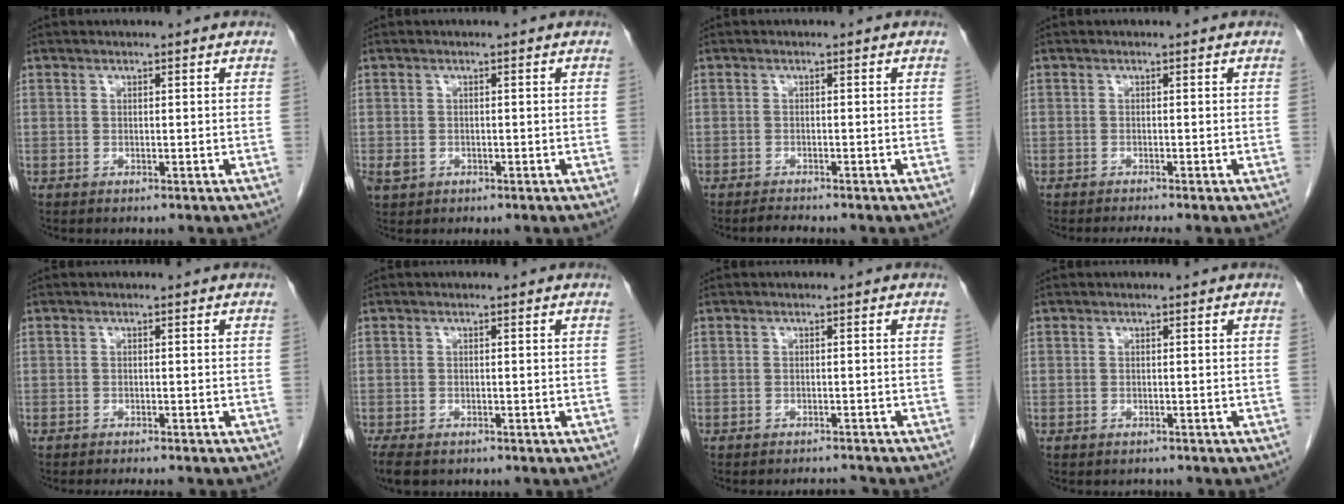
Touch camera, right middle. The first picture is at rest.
{"total": 1.9, "force": [-0.6, 1.5, 0.9], "torque": [-0.020, 0.001, -0.003]}
{"total": 1.4, "force": [-1.4, -0.2, 0.3], "torque": [-0.015, -0.009, -0.023]}
{"total": 2.2, "force": [-2.0, -0.6, 0.9], "torque": [-0.014, -0.005, -0.032]}
{"total": 4.1, "force": [-3.6, 0.5, 1.8], "torque": [-0.019, -0.006, -0.048]}
{"total": 5.2, "force": [-3.9, 2.3, 2.5], "torque": [-0.043, -0.011, -0.059]}
{"total": 2.2, "force": [-2.2, -0.3, 0.0], "torque": [-0.001, -0.012, -0.029]}
{"total": 1.4, "force": [-1.2, 0.5, 0.1], "torque": [-0.006, -0.001, -0.018]}